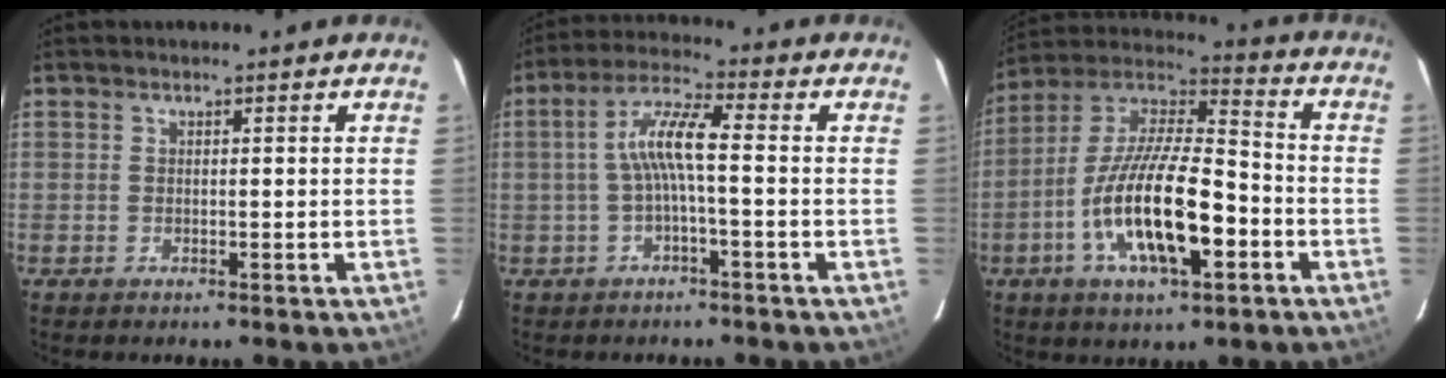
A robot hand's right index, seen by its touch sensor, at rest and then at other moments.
{"total": 6.7, "force": [-1.0, 0.7, 6.5], "torque": [-0.143, 0.016, -0.018]}
{"total": 19.0, "force": [-6.3, 6.2, 16.8], "torque": [-0.324, -0.008, -0.118]}